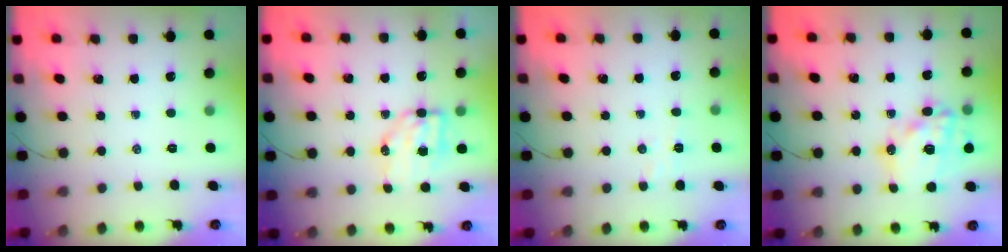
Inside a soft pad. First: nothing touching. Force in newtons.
{"total": 7.8, "press": 7.8, "slide": 1.1}
{"total": 2.9, "press": 2.9, "slide": 0.7}
{"total": 17.7, "press": 17.3, "slide": 3.8}